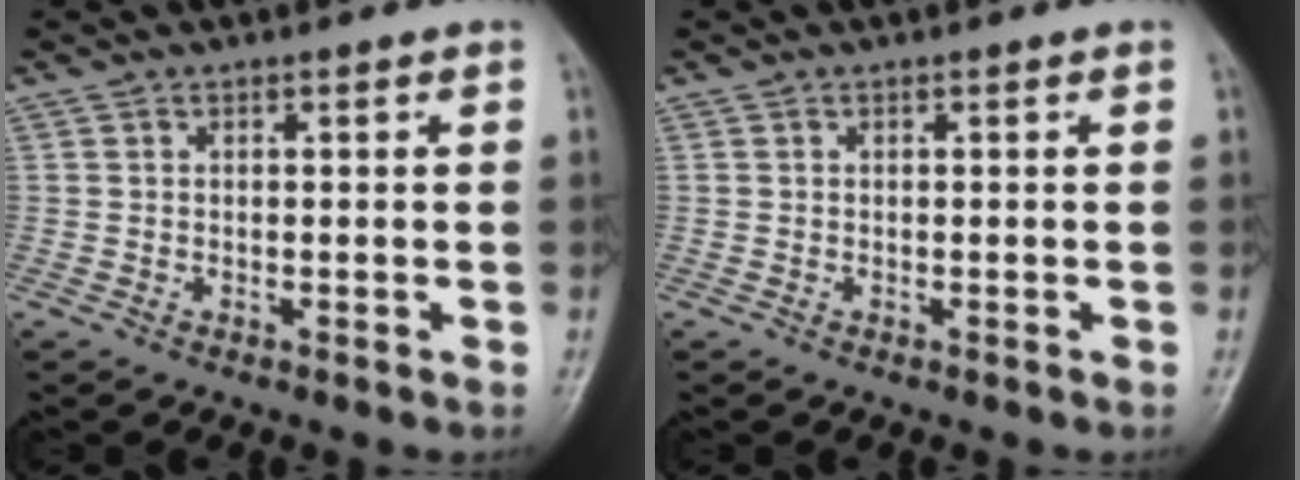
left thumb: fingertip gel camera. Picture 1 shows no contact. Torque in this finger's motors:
{"motor_torque": [-0.01, 0.01, -0.05, -0.05, 0.00]}